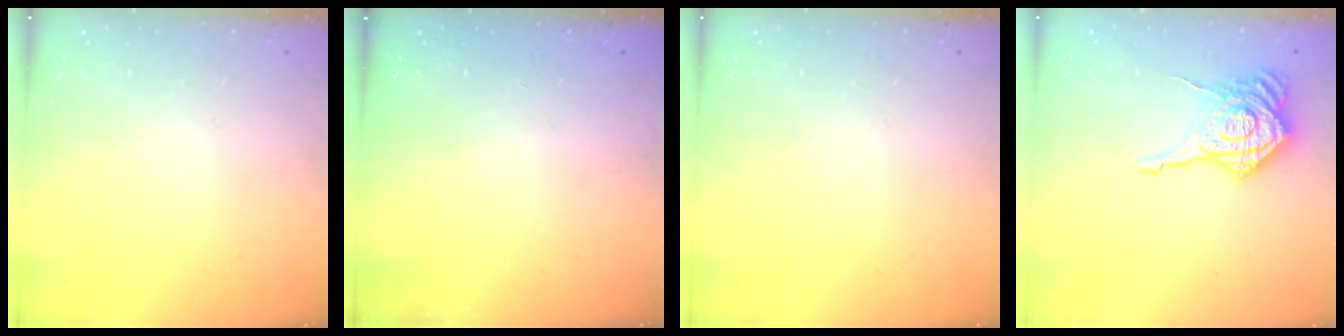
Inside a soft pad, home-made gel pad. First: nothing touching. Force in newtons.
{"total": 2.3, "press": 2.2, "slide": 0.8}
{"total": 0.0}
{"total": 16.7, "press": 16.6, "slide": 1.2}